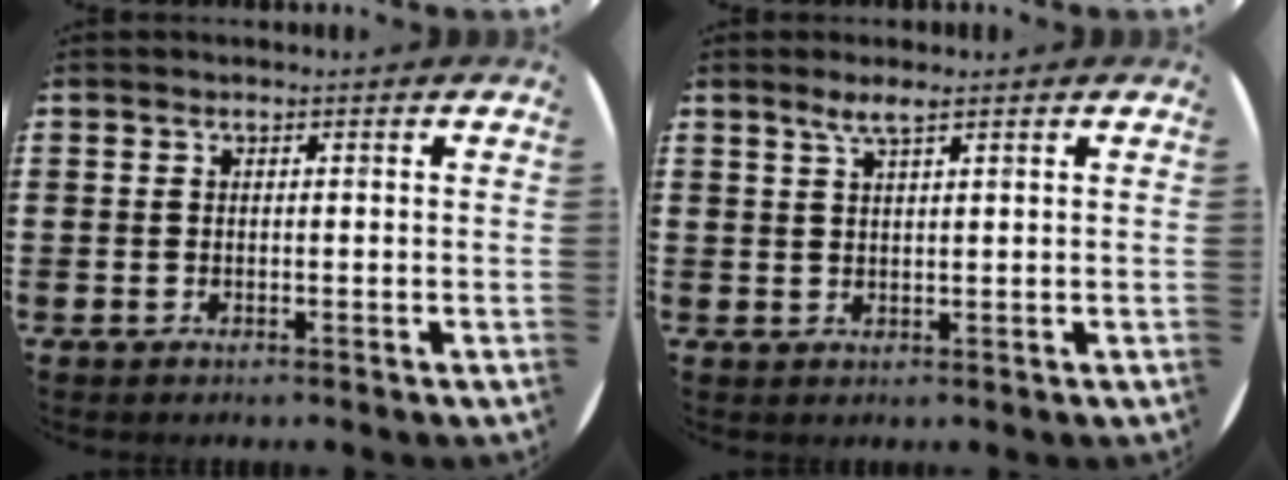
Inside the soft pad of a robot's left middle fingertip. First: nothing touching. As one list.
[{"total": 2.5, "force": [1.8, 0.2, 1.8], "torque": [-0.037, 0.004, 0.032]}]